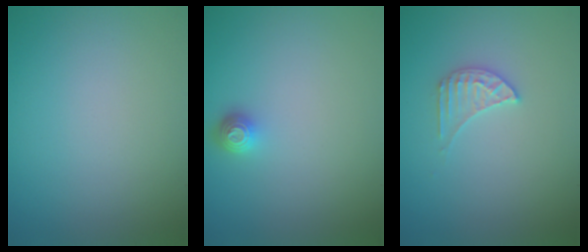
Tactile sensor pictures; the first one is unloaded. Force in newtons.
{"total": 1.3, "press": 1.1, "slide": 0.7}
{"total": 2.1, "press": 2.0, "slide": 0.4}